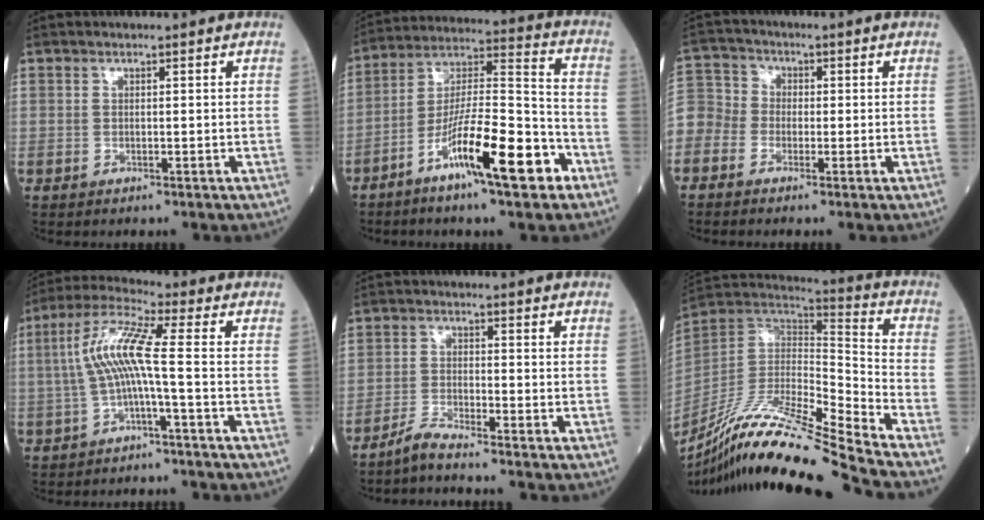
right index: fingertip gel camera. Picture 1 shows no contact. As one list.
[{"total": 15.6, "force": [-8.0, 2.1, 13.2], "torque": [-0.237, -0.002, -0.139]}, {"total": 9.8, "force": [-3.0, 8.8, 3.1], "torque": [-0.098, 0.045, -0.068]}, {"total": 8.2, "force": [-0.8, 0.1, 8.2], "torque": [-0.172, 0.029, -0.020]}, {"total": 3.3, "force": [-3.1, -0.6, 1.0], "torque": [-0.027, -0.014, -0.067]}, {"total": 21.6, "force": [-18.3, -1.4, 11.5], "torque": [-0.239, -0.020, -0.342]}]